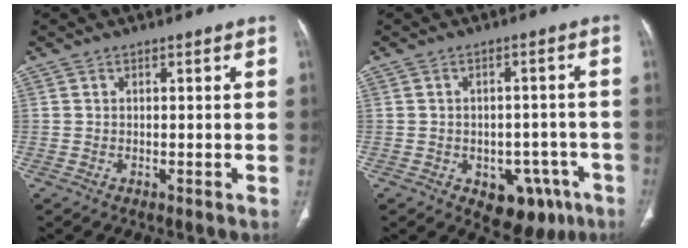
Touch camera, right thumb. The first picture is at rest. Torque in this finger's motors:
{"motor_torque": [1.39, 0.60, -0.13, 0.04, 0.13]}